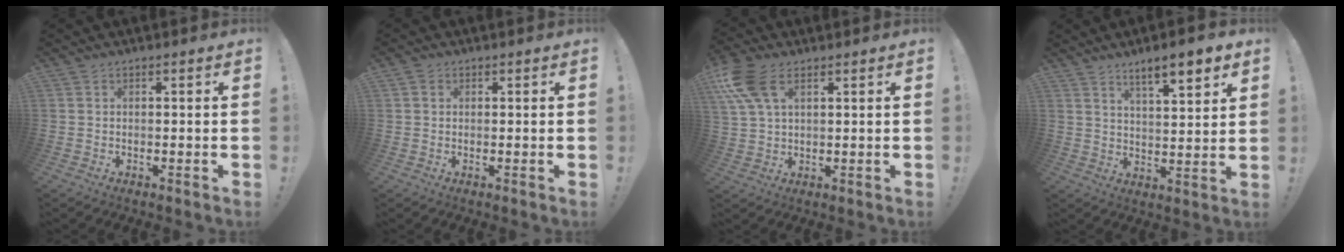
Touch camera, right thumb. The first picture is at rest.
{"total": 1.1, "force": [0.5, 1.0, 0.3], "torque": [-0.002, 0.002, 0.009]}
{"total": 11.4, "force": [5.1, 6.1, 8.2], "torque": [-0.173, -0.009, 0.099]}
{"total": 9.1, "force": [6.6, 1.7, 6.1], "torque": [-0.089, -0.038, 0.108]}